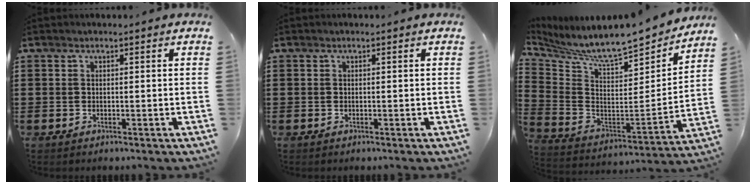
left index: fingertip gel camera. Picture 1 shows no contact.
{"total": 0.0}
{"total": 8.3, "force": [7.4, 1.0, 3.5], "torque": [-0.096, -0.069, 0.119]}